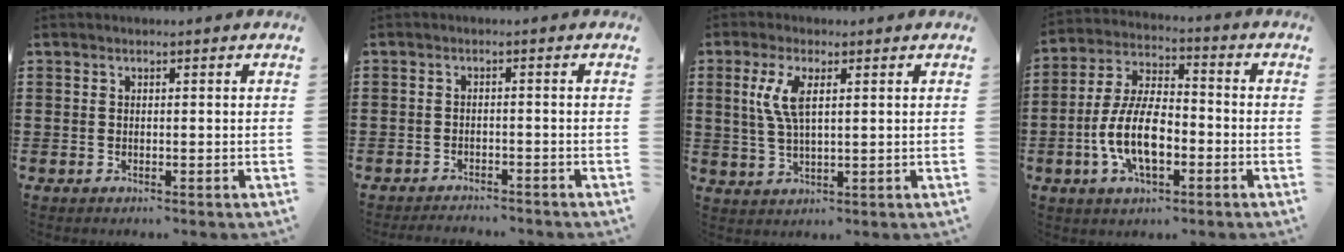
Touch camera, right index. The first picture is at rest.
{"total": 2.3, "force": [-2.3, 0.0, -0.2], "torque": [-0.003, 0.000, -0.049]}
{"total": 5.6, "force": [1.6, 1.9, 5.0], "torque": [-0.112, 0.003, 0.023]}
{"total": 10.3, "force": [-2.9, 4.8, 8.7], "torque": [-0.199, -0.004, -0.059]}